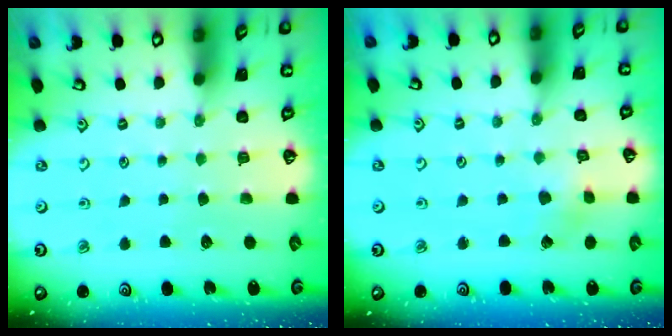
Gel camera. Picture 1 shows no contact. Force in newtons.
{"total": 2.2, "press": 2.2, "slide": 0.2}